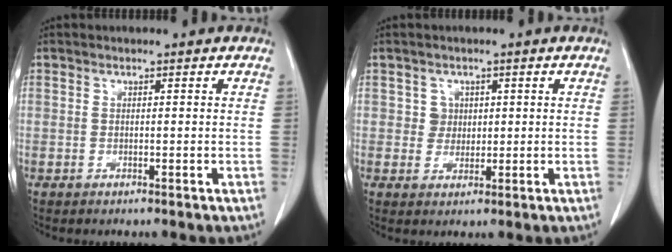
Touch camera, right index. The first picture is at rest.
{"total": 2.4, "force": [0.7, 2.3, 0.3], "torque": [0.001, 0.001, 0.010]}